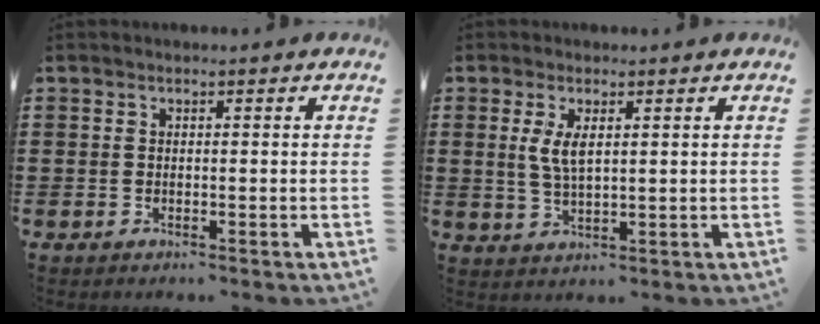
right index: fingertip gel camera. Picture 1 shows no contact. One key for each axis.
{"total": 3.9, "fx": 1.1, "fy": 1.4, "fz": 3.4, "tx": -0.071, "ty": 0.006, "tz": 0.018}